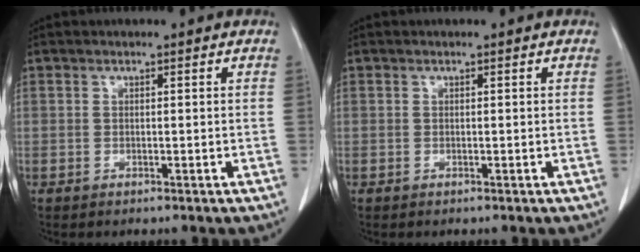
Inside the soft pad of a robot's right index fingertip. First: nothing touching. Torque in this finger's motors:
{"motor_torque": [0.00, 0.00, 0.00, 0.00]}